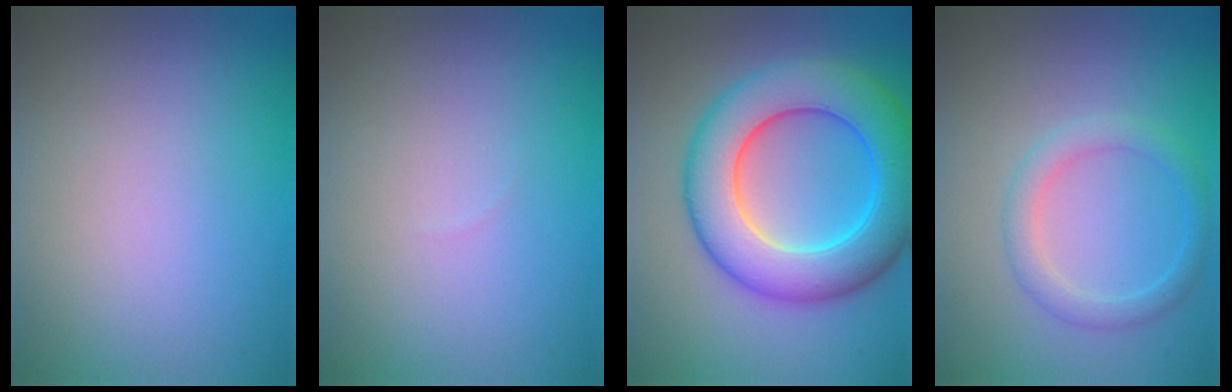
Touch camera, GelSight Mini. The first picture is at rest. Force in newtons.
{"total": 0.0}
{"total": 9.9, "press": 9.9, "slide": 0.3}
{"total": 2.5, "press": 2.5, "slide": 0.1}